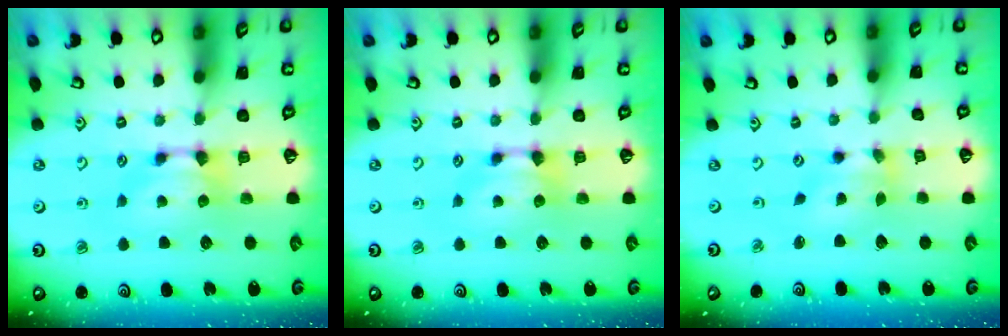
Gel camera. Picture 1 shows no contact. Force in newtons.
{"total": 0.0}
{"total": 3.1, "press": 2.5, "slide": 1.8}